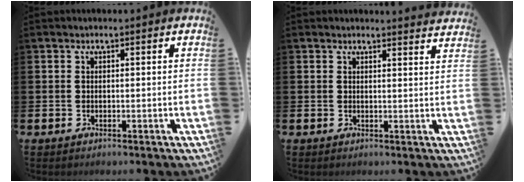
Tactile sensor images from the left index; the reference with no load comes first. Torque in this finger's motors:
{"motor_torque": [1.06, -1.07, 0.08, -0.02]}